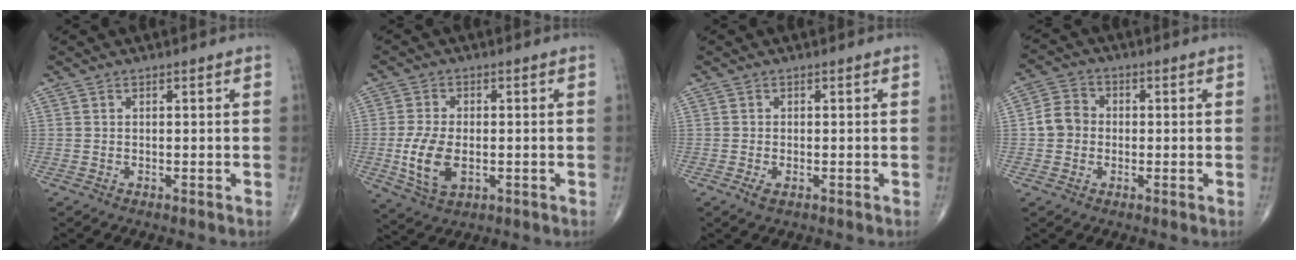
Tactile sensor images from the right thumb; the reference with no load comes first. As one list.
[{"total": 8.6, "force": [-1.5, 4.9, 6.9], "torque": [-0.138, -0.006, -0.023]}, {"total": 1.5, "force": [-0.6, 0.7, 1.2], "torque": [-0.026, -0.003, -0.012]}, {"total": 5.4, "force": [-0.5, 4.8, 2.4], "torque": [-0.032, 0.015, -0.018]}]